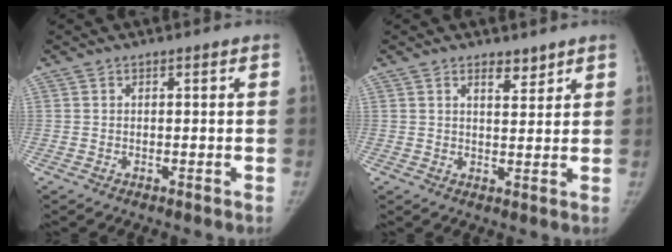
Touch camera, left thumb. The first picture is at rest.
{"total": 3.1, "force": [2.4, 1.3, 1.5], "torque": [-0.011, -0.018, 0.039]}